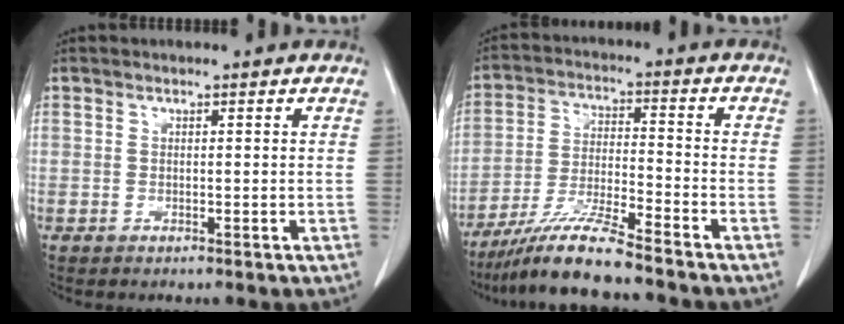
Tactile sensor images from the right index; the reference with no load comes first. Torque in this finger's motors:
{"motor_torque": [0.55, -0.67, 0.42, 0.11]}